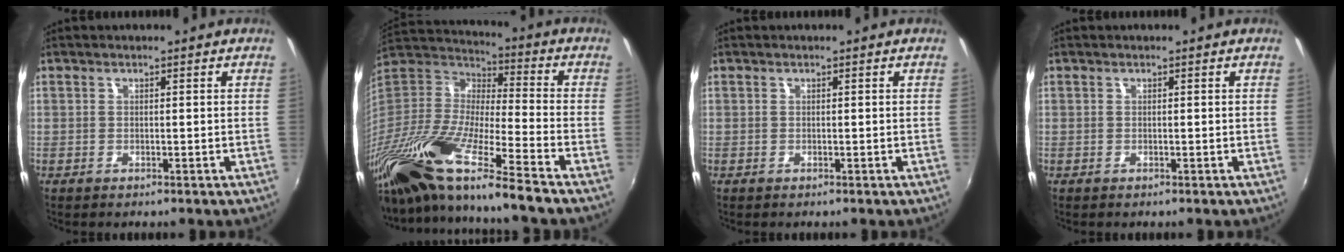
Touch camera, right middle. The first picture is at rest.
{"total": 25.3, "force": [-17.9, 2.2, 17.7], "torque": [-0.313, -0.048, -0.340]}
{"total": 0.0}
{"total": 0.0}